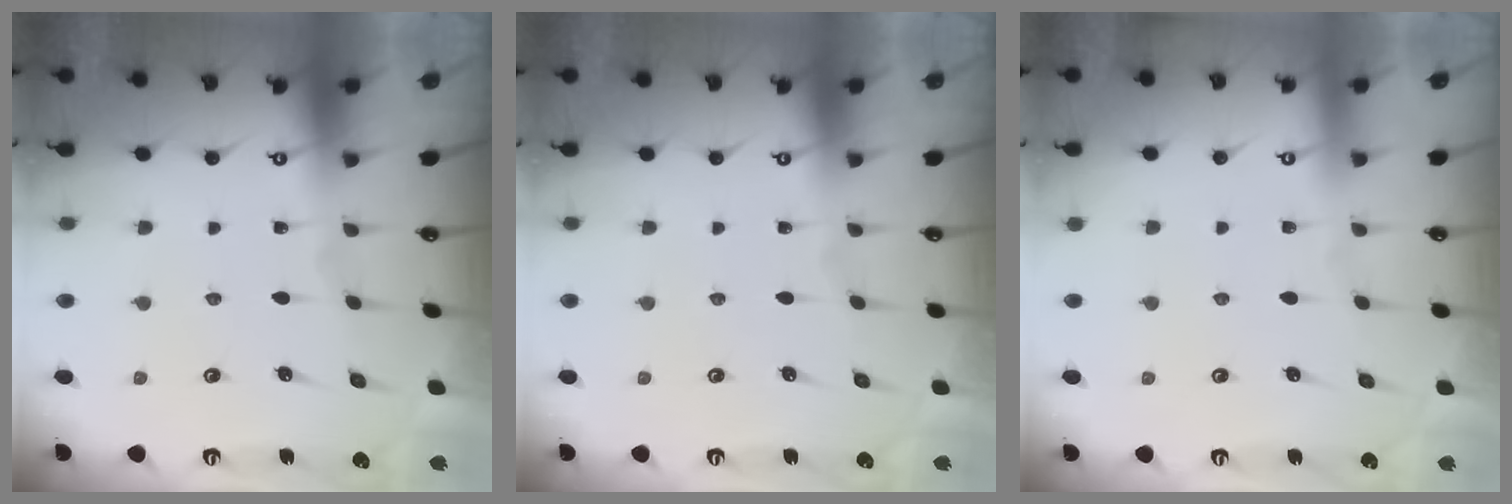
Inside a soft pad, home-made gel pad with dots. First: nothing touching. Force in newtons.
{"total": 0.0}
{"total": 3.9, "press": 3.9, "slide": 0.1}